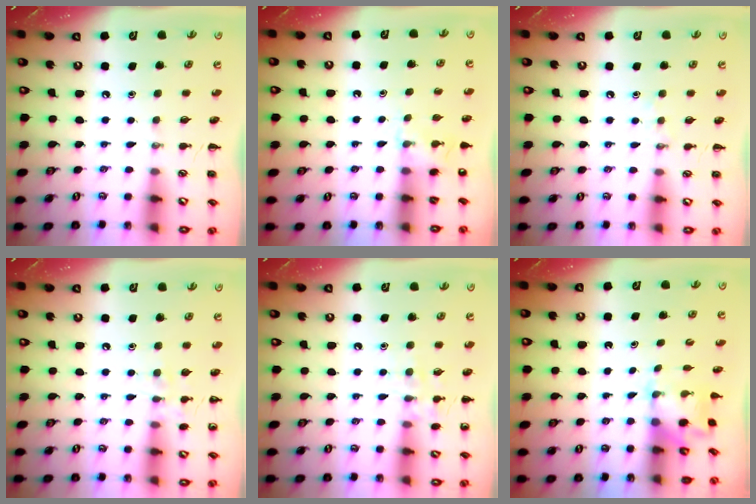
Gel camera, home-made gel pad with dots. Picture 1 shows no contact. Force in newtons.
{"total": 4.3, "press": 4.1, "slide": 1.4}
{"total": 3.5, "press": 3.4, "slide": 0.9}
{"total": 5.9, "press": 5.7, "slide": 1.7}
{"total": 7.7, "press": 7.5, "slide": 1.4}
{"total": 2.0, "press": 1.9, "slide": 0.6}